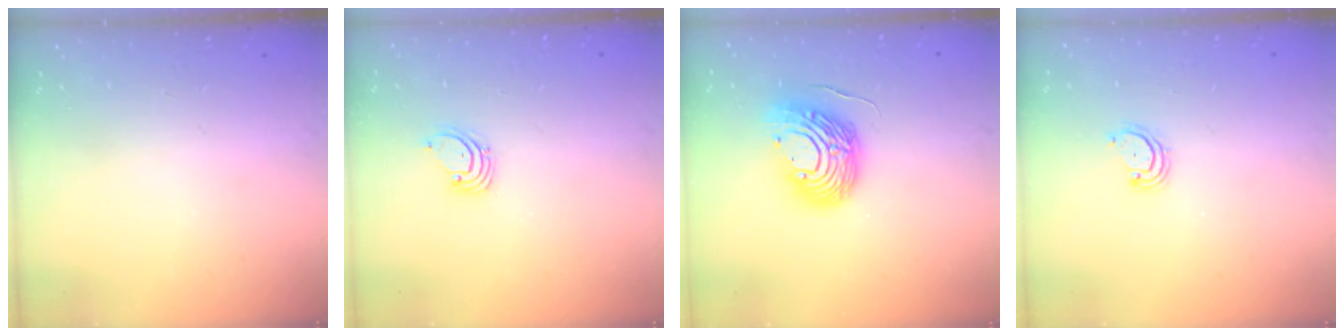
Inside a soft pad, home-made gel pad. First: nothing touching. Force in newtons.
{"total": 1.5, "press": 1.5, "slide": 0.1}
{"total": 13.9, "press": 13.7, "slide": 2.3}
{"total": 2.5, "press": 2.5, "slide": 0.3}